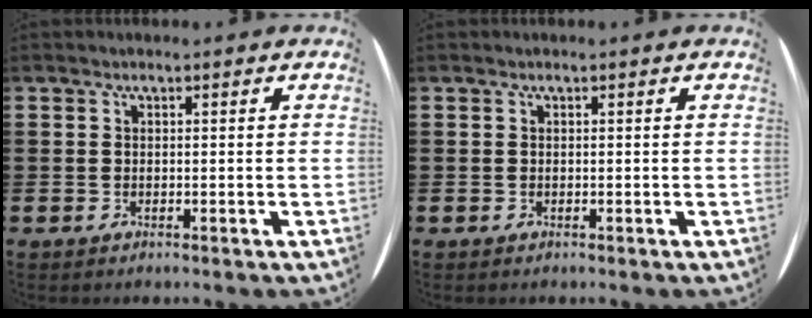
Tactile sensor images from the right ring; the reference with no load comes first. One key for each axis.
{"total": 0.0}